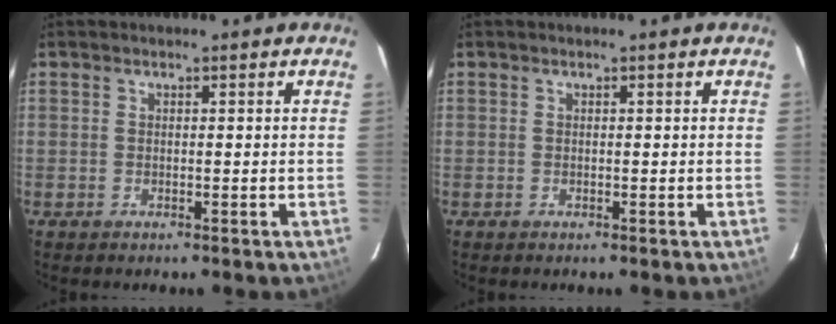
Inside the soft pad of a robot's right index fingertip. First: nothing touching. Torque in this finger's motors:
{"motor_torque": [0.00, 0.00, -0.02, 0.00]}